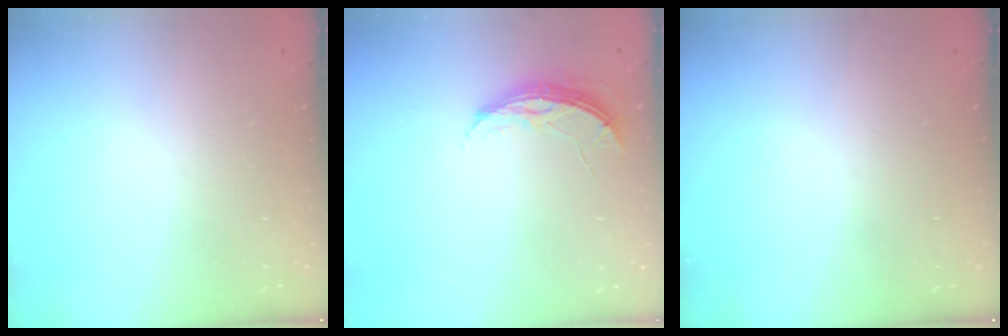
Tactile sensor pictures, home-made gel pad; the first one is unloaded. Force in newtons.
{"total": 5.6, "press": 5.6, "slide": 0.5}
{"total": 0.0}